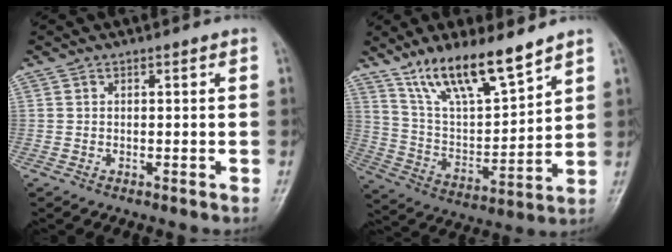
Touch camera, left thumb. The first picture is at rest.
{"total": 15.6, "force": [11.4, 4.2, 9.7], "torque": [-0.151, -0.062, 0.223]}